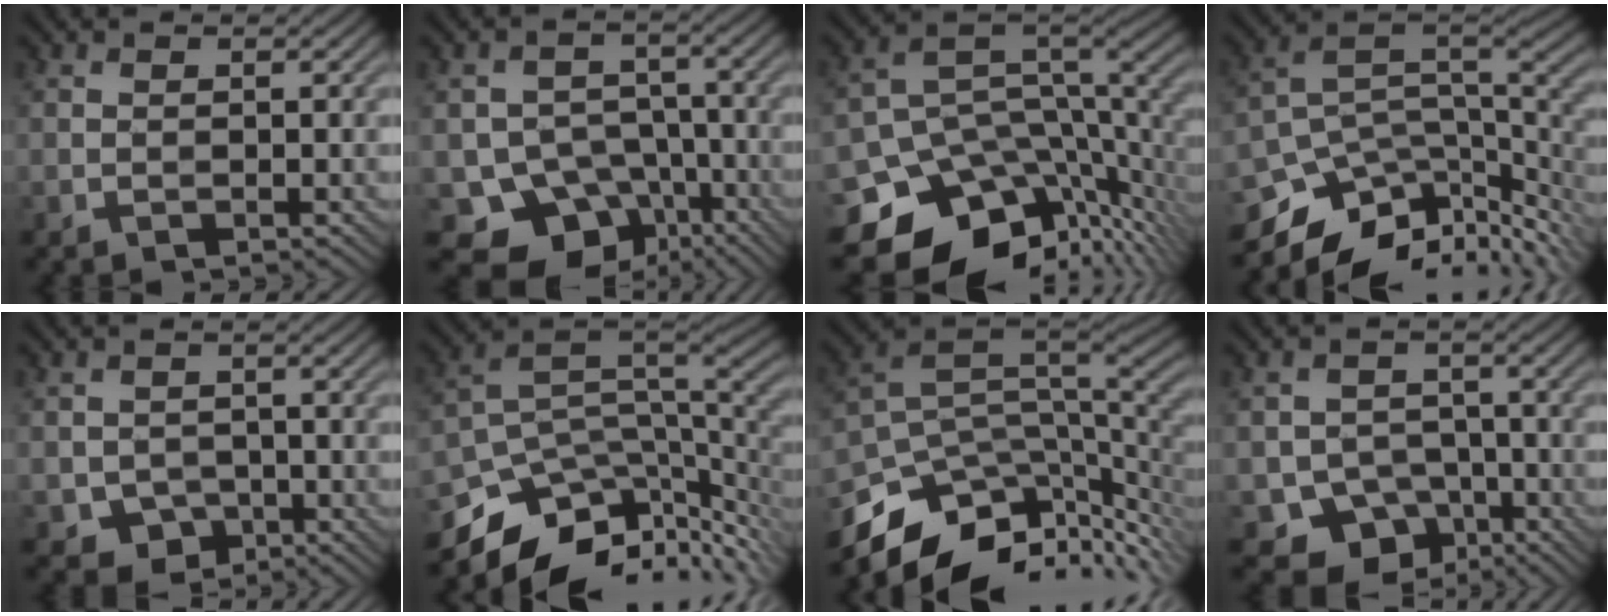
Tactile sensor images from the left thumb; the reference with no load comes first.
{"total": 10.9, "force": [-6.6, 8.0, 3.5], "torque": [-0.060, -0.016, -0.105]}
{"total": 12.7, "force": [-5.9, 8.2, 7.9], "torque": [-0.172, -0.034, -0.089]}
{"total": 11.7, "force": [-7.7, 5.8, 6.7], "torque": [-0.140, -0.013, -0.118]}
{"total": 3.9, "force": [-1.8, 3.2, 1.5], "torque": [-0.028, -0.011, -0.035]}
{"total": 11.2, "force": [-5.1, 6.3, 7.8], "torque": [-0.156, -0.023, -0.081]}
{"total": 11.9, "force": [-4.6, 6.5, 8.8], "torque": [-0.184, -0.026, -0.071]}
{"total": 7.1, "force": [-3.9, 5.4, 2.5], "torque": [-0.035, -0.013, -0.067]}